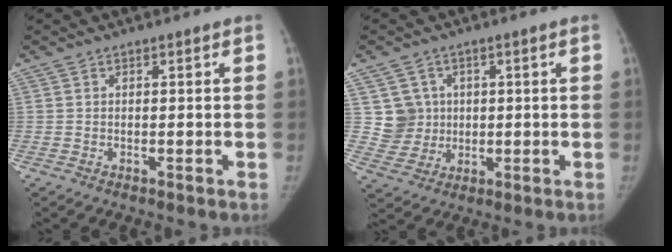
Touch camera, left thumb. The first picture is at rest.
{"total": 6.4, "force": [1.4, 6.2, 0.7], "torque": [0.017, -0.001, 0.029]}